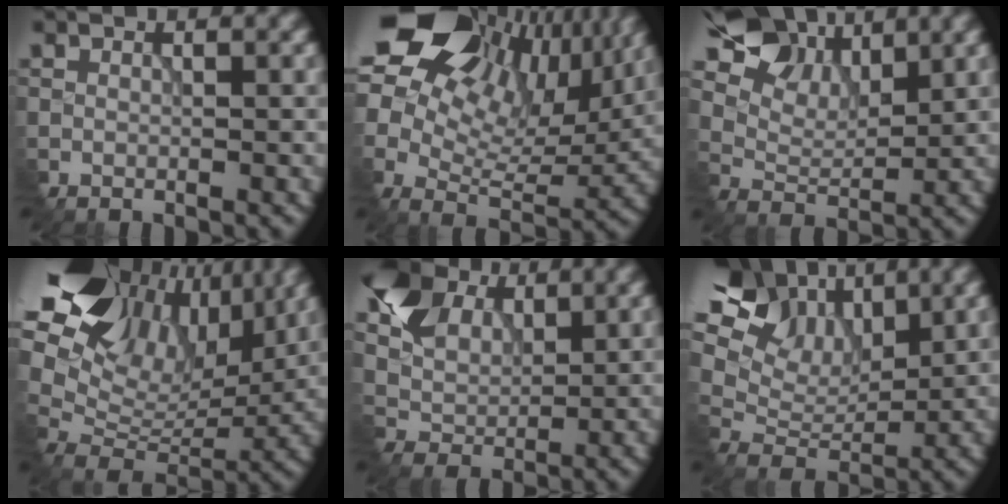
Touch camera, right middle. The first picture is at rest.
{"total": 18.0, "force": [9.0, 10.9, 11.1], "torque": [-0.216, 0.051, 0.153]}
{"total": 8.1, "force": [5.4, 4.3, 4.1], "torque": [-0.085, 0.007, 0.085]}
{"total": 15.0, "force": [8.8, 9.1, 8.0], "torque": [-0.181, 0.043, 0.164]}
{"total": 6.9, "force": [3.8, 4.6, 3.4], "torque": [-0.088, 0.008, 0.068]}
{"total": 11.7, "force": [7.0, 6.8, 6.5], "torque": [-0.161, 0.024, 0.103]}